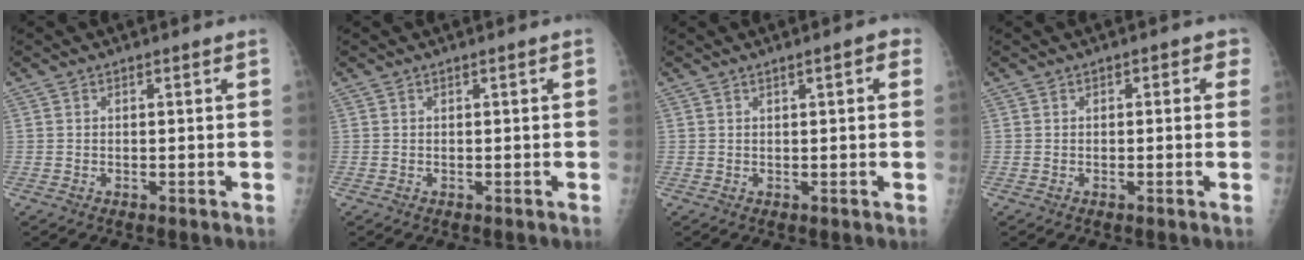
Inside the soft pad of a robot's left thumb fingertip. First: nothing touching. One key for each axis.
{"total": 0.0}
{"total": 2.6, "fx": 1.0, "fy": 0.7, "fz": 2.3, "tx": -0.028, "ty": 0.004, "tz": 0.011}
{"total": 2.2, "fx": 0.6, "fy": 1.4, "fz": 1.6, "tx": 0.003, "ty": 0.005, "tz": -0.004}